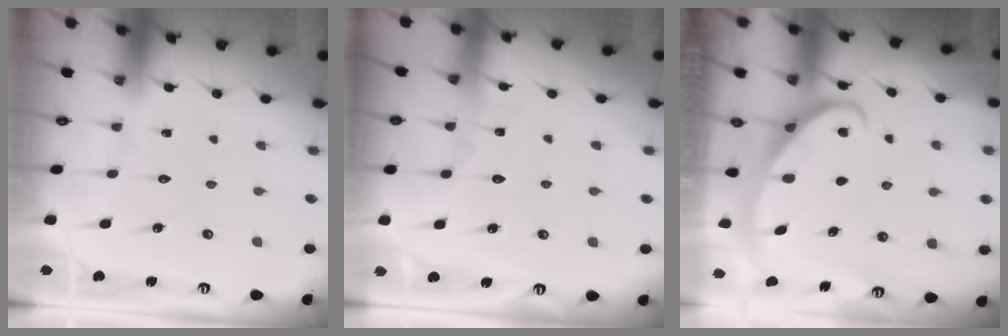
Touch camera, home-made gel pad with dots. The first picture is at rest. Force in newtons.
{"total": 4.1, "press": 4.1, "slide": 0.4}
{"total": 2.8, "press": 2.8, "slide": 0.4}